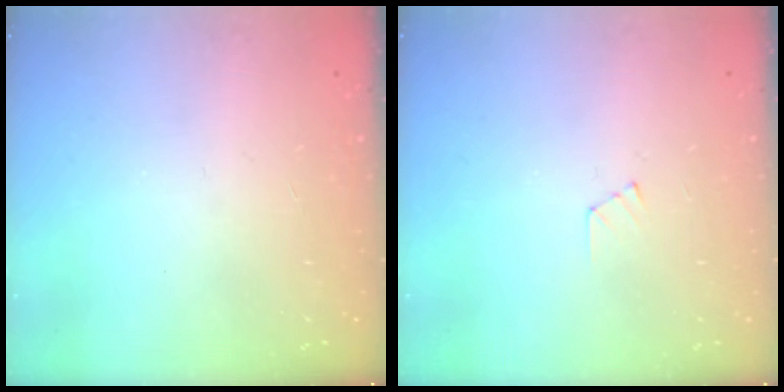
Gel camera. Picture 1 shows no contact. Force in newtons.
{"total": 3.8, "press": 3.8, "slide": 0.3}